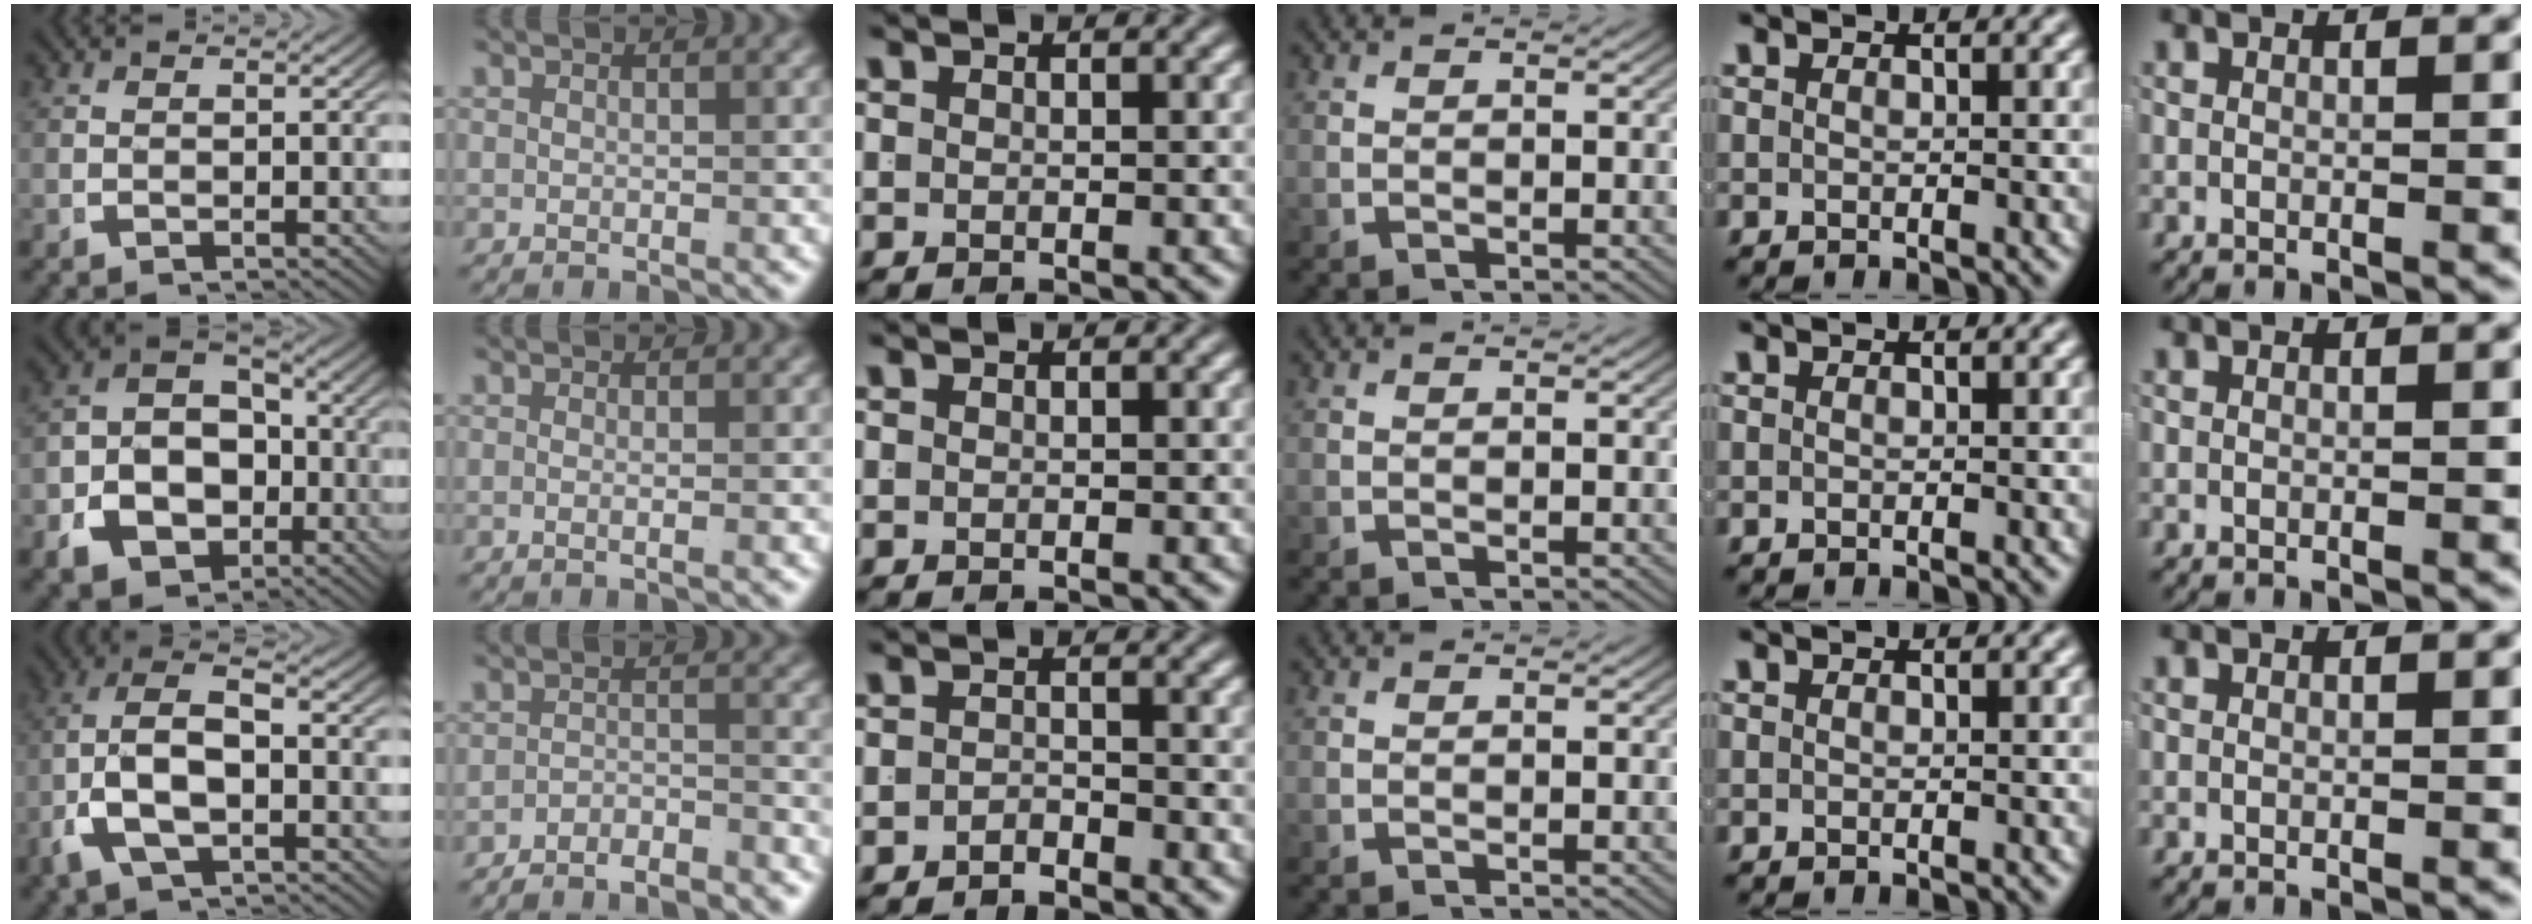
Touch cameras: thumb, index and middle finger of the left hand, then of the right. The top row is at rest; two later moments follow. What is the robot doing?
{"motion": "lift_and_place", "object": "shorts"}